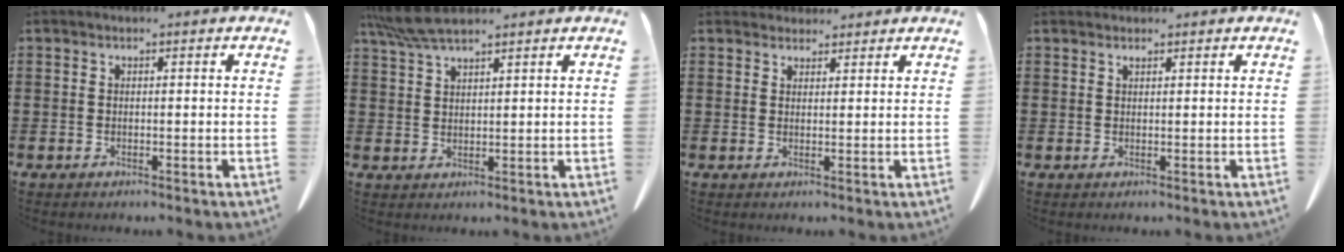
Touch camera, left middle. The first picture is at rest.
{"total": 5.6, "force": [4.5, 0.8, 3.3], "torque": [-0.075, -0.005, 0.085]}
{"total": 2.5, "force": [2.4, 0.8, 0.2], "torque": [-0.010, -0.003, 0.047]}
{"total": 0.8, "force": [0.7, 0.2, 0.3], "torque": [-0.008, -0.003, 0.016]}